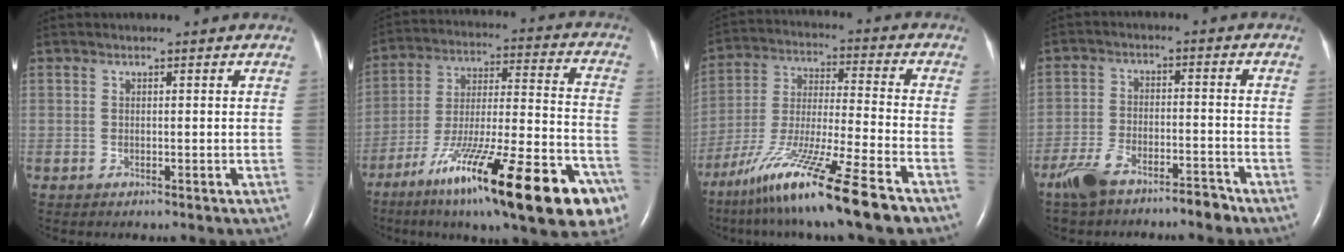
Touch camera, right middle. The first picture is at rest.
{"total": 28.5, "force": [-16.1, 4.8, 23.0], "torque": [-0.293, -0.016, -0.256]}
{"total": 16.5, "force": [-11.4, -0.5, 11.9], "torque": [-0.248, -0.047, -0.211]}
{"total": 7.8, "force": [-6.4, 2.2, 3.9], "torque": [-0.083, -0.001, -0.115]}